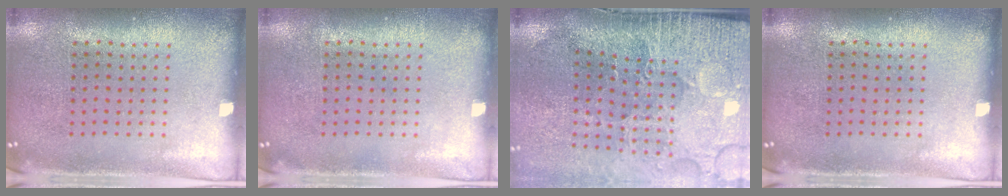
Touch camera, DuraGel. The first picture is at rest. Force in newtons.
{"total": 0.0}
{"total": 4.0, "press": 3.6, "slide": 1.9}
{"total": 0.0}